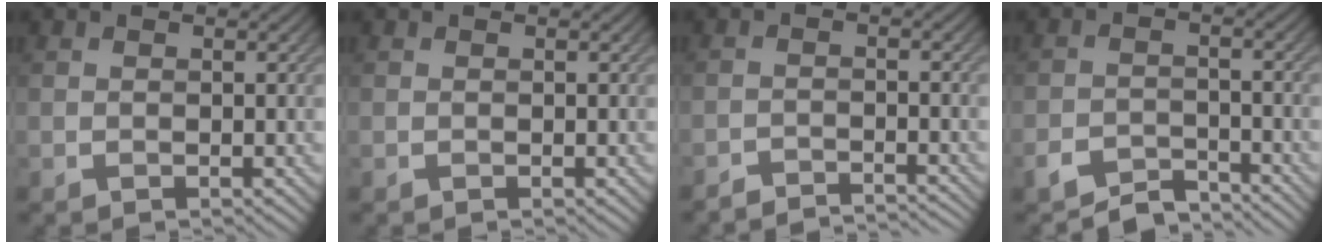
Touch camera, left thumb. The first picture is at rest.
{"total": 0.0}
{"total": 3.7, "force": [-3.6, 0.3, 0.9], "torque": [-0.015, 0.003, -0.062]}
{"total": 5.0, "force": [-4.5, 1.5, 1.5], "torque": [-0.023, -0.002, -0.082]}